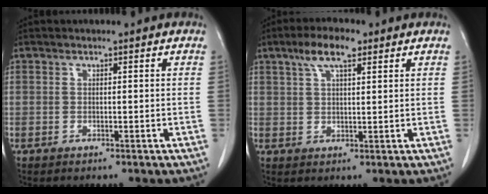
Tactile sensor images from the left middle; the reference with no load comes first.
{"total": 5.7, "force": [3.4, 1.5, 4.2], "torque": [-0.086, 0.013, 0.061]}